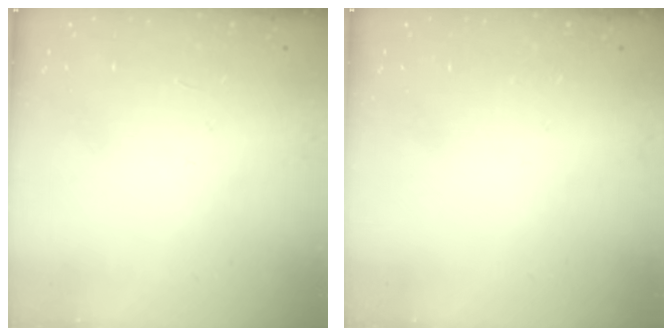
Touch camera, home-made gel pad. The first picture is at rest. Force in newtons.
{"total": 0.0}